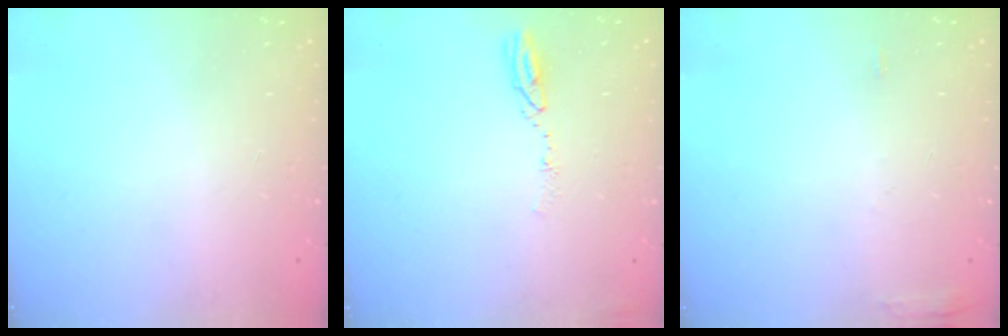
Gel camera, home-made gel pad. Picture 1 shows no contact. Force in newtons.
{"total": 4.8, "press": 4.8, "slide": 0.4}
{"total": 4.1, "press": 3.9, "slide": 1.1}